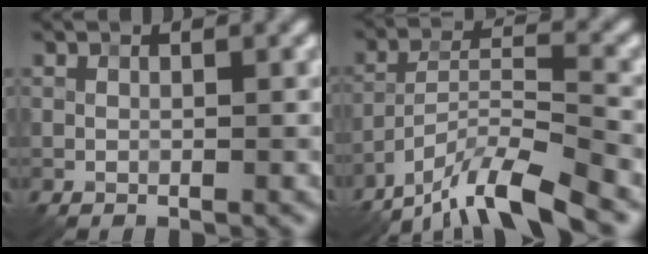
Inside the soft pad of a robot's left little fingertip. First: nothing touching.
{"total": 9.2, "force": [-7.5, 1.7, 5.1], "torque": [-0.084, 0.006, -0.135]}